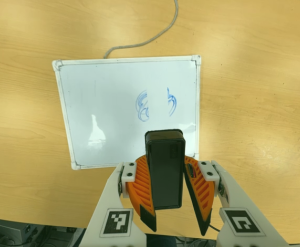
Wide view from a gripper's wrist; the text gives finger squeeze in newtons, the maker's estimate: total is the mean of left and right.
{"total": 8.1, "left": 9.2, "right": 7.0}